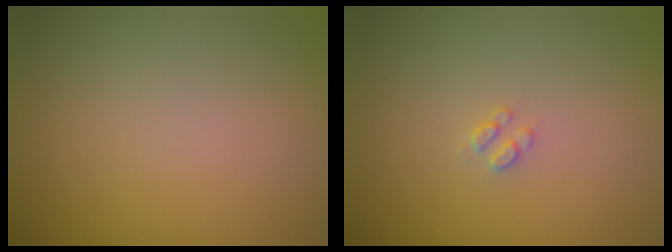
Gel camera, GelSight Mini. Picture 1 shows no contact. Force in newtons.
{"total": 1.0, "press": 0.9, "slide": 0.2}